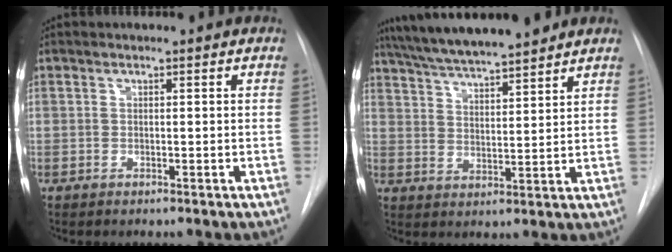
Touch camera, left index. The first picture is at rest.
{"total": 14.2, "force": [12.4, 1.3, 6.7], "torque": [-0.115, 0.020, 0.205]}